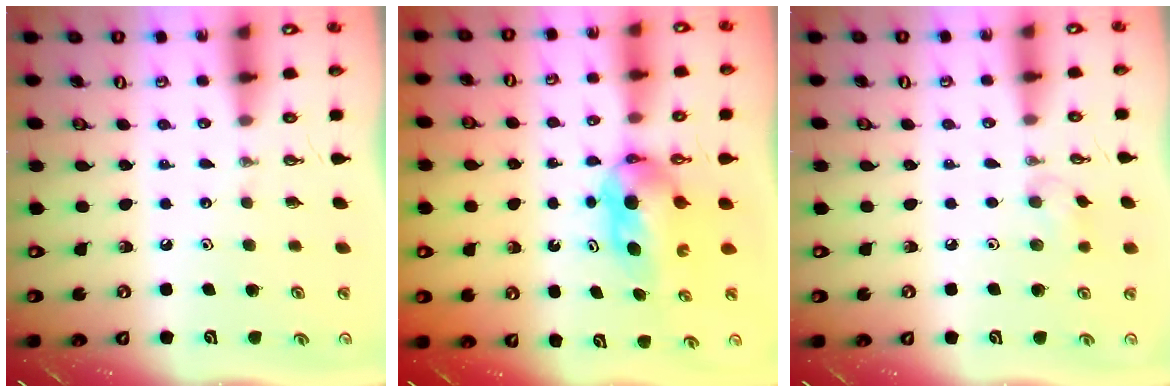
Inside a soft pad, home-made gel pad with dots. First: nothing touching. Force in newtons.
{"total": 8.6, "press": 4.4, "slide": 7.4}
{"total": 6.3, "press": 5.5, "slide": 3.1}